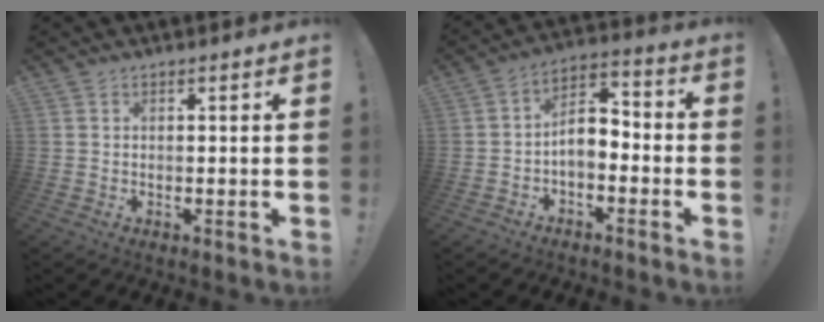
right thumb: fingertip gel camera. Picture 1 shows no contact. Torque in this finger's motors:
{"motor_torque": [1.64, 1.19, 1.23, -0.72, 0.05]}